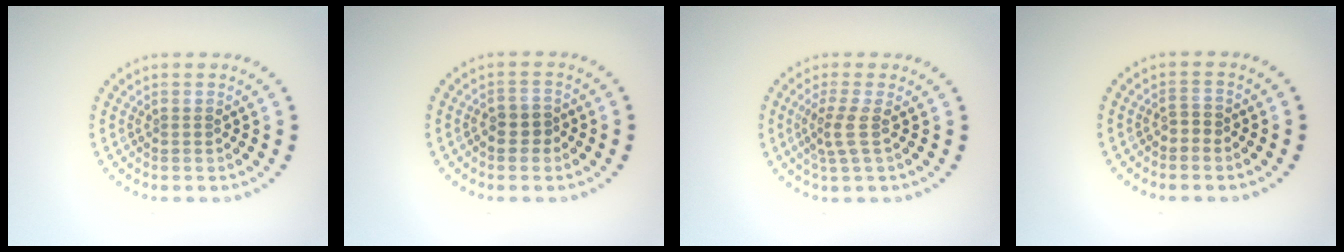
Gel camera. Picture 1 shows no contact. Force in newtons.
{"total": 2.0, "press": 1.8, "slide": 0.8}
{"total": 2.2, "press": 1.6, "slide": 1.5}
{"total": 1.0, "press": 0.8, "slide": 0.6}